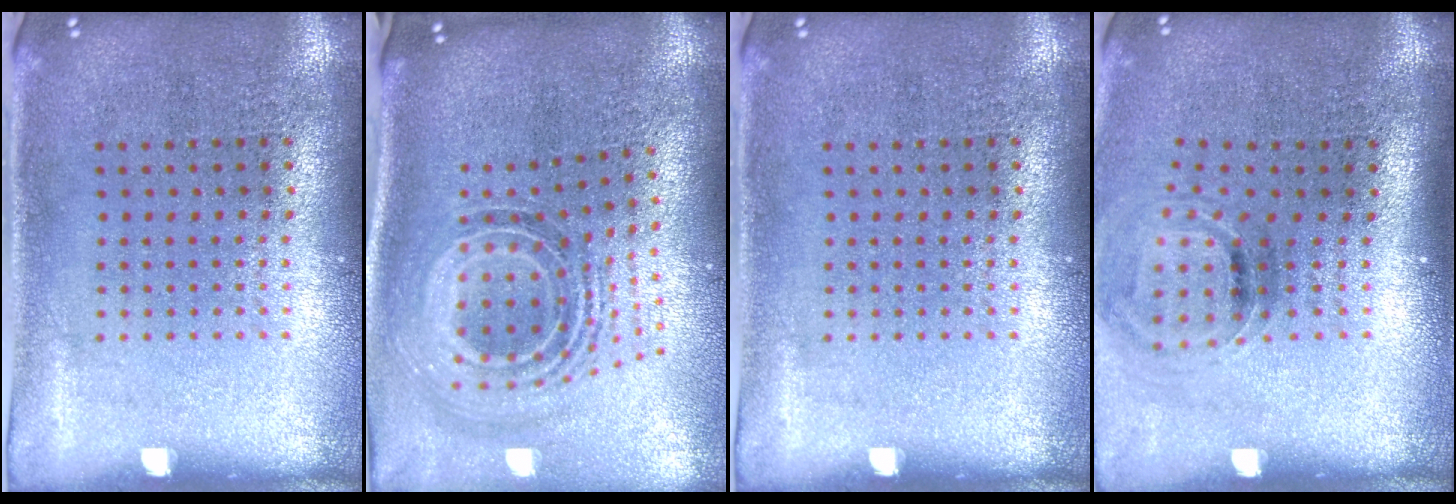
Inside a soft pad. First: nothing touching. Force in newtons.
{"total": 1.9, "press": 1.4, "slide": 1.2}
{"total": 0.0}
{"total": 1.0, "press": 0.8, "slide": 0.5}